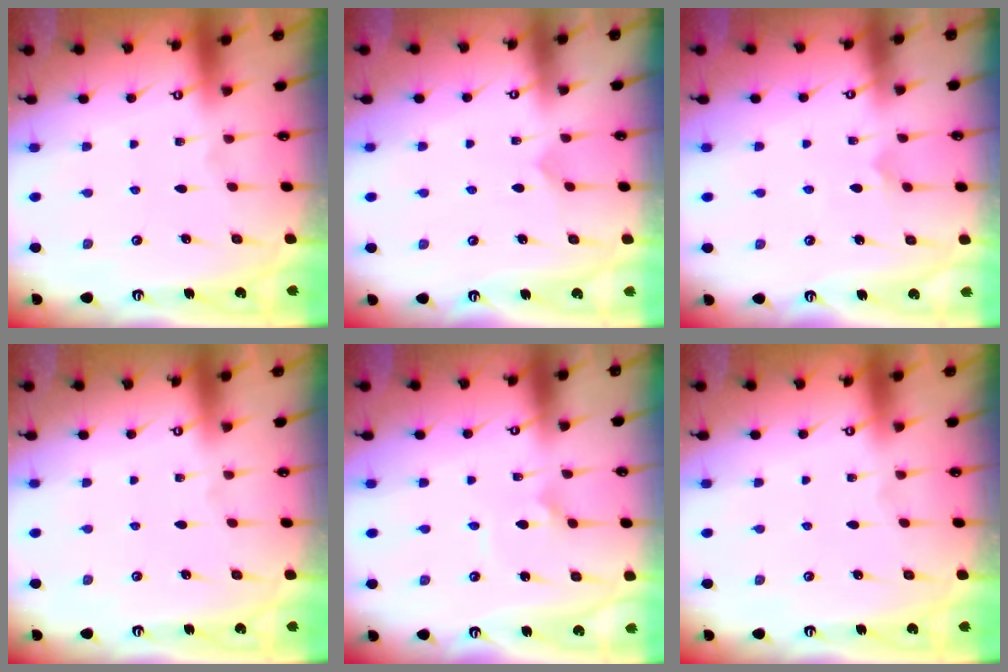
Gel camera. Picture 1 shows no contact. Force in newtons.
{"total": 2.5, "press": 2.5, "slide": 0.2}
{"total": 5.1, "press": 5.1, "slide": 0.3}
{"total": 0.0}
{"total": 2.4, "press": 2.4, "slide": 0.2}
{"total": 0.0}